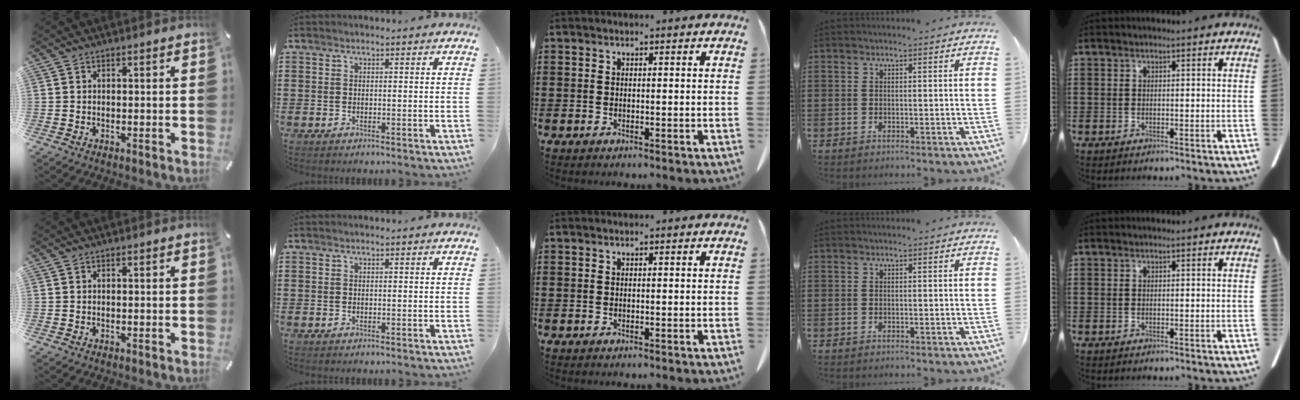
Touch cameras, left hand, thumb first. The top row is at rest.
{}